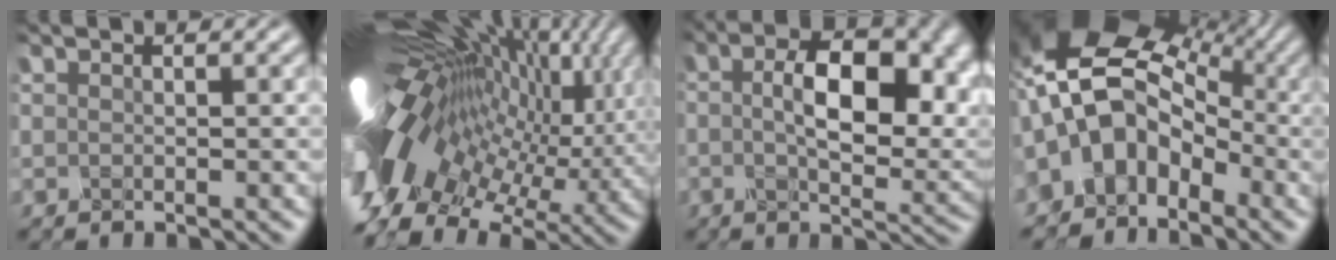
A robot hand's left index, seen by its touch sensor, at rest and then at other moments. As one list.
[{"total": 16.4, "force": [1.7, 8.8, 13.7], "torque": [-0.248, -0.016, 0.069]}, {"total": 8.5, "force": [0.2, 4.0, 7.5], "torque": [-0.115, -0.002, 0.021]}, {"total": 7.5, "force": [-4.2, 5.0, 3.7], "torque": [-0.060, 0.010, -0.075]}]